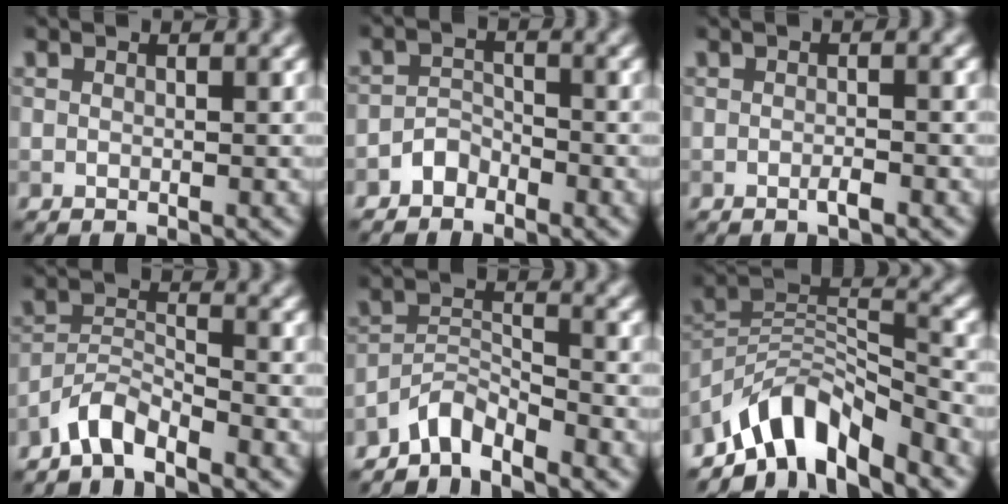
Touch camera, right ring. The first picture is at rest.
{"total": 1.7, "force": [-1.4, 0.9, 0.3], "torque": [-0.004, 0.012, -0.028]}
{"total": 1.3, "force": [-0.6, 0.1, 1.1], "torque": [-0.020, 0.001, -0.013]}
{"total": 3.3, "force": [-2.9, 0.7, 1.3], "torque": [-0.026, 0.009, -0.067]}
{"total": 3.3, "force": [-3.1, 0.7, 1.1], "torque": [-0.020, 0.009, -0.069]}
{"total": 8.2, "force": [-6.4, 2.8, 4.2], "torque": [-0.060, -0.001, -0.128]}